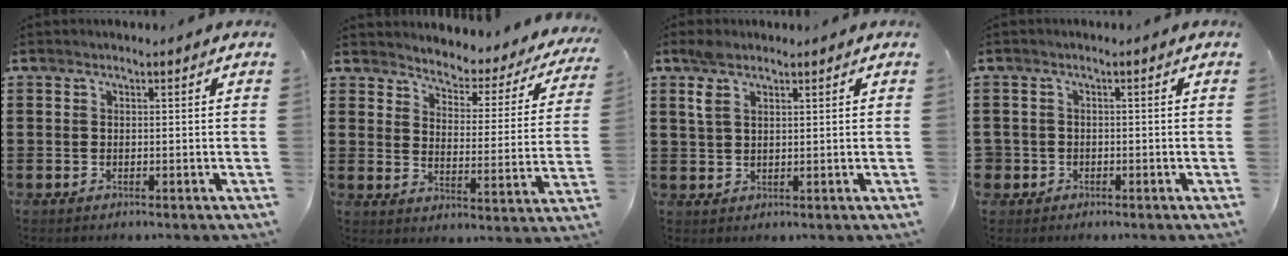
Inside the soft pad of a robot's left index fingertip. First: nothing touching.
{"total": 2.8, "force": [2.8, 0.4, 0.2], "torque": [-0.027, -0.033, 0.037]}
{"total": 3.4, "force": [1.8, 1.6, 2.4], "torque": [-0.054, 0.007, 0.033]}
{"total": 1.6, "force": [-0.8, 1.4, 0.1], "torque": [-0.008, 0.001, -0.020]}